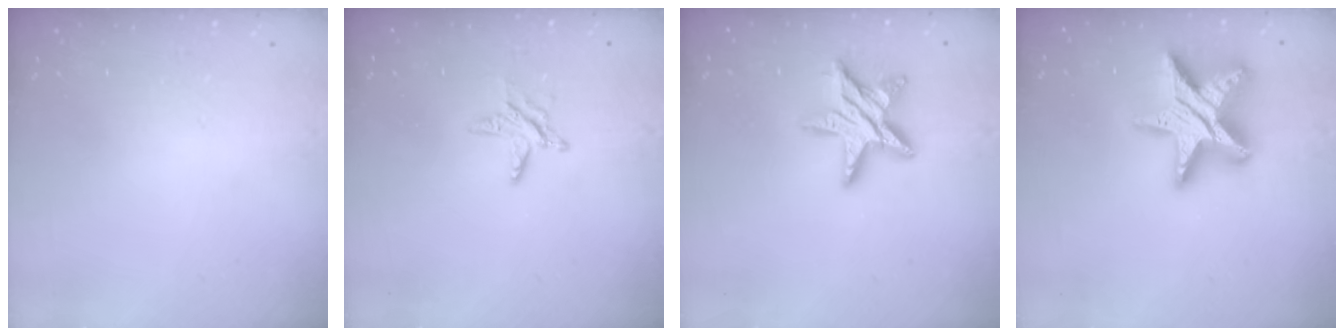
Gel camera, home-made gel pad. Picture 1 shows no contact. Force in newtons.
{"total": 5.8, "press": 5.7, "slide": 0.6}
{"total": 13.0, "press": 13.0, "slide": 0.9}
{"total": 19.7, "press": 19.7, "slide": 1.5}